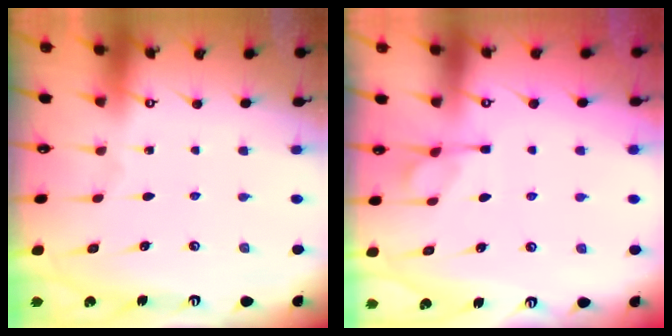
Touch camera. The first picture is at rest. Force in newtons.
{"total": 8.2, "press": 8.1, "slide": 1.2}